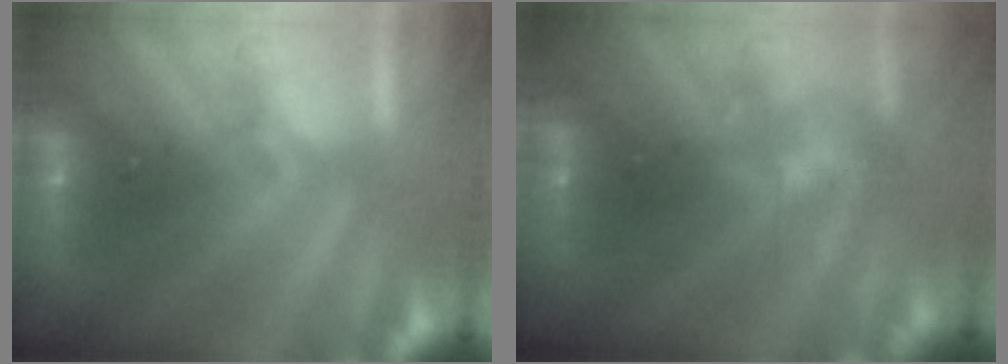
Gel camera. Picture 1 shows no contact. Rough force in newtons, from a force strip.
{"total": 5.0}